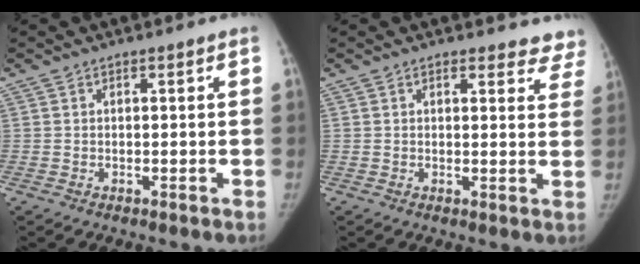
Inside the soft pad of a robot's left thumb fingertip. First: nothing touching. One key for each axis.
{"total": 7.9, "fx": 7.2, "fy": 2.9, "fz": 1.4, "tx": 0.040, "ty": -0.027, "tz": 0.051}